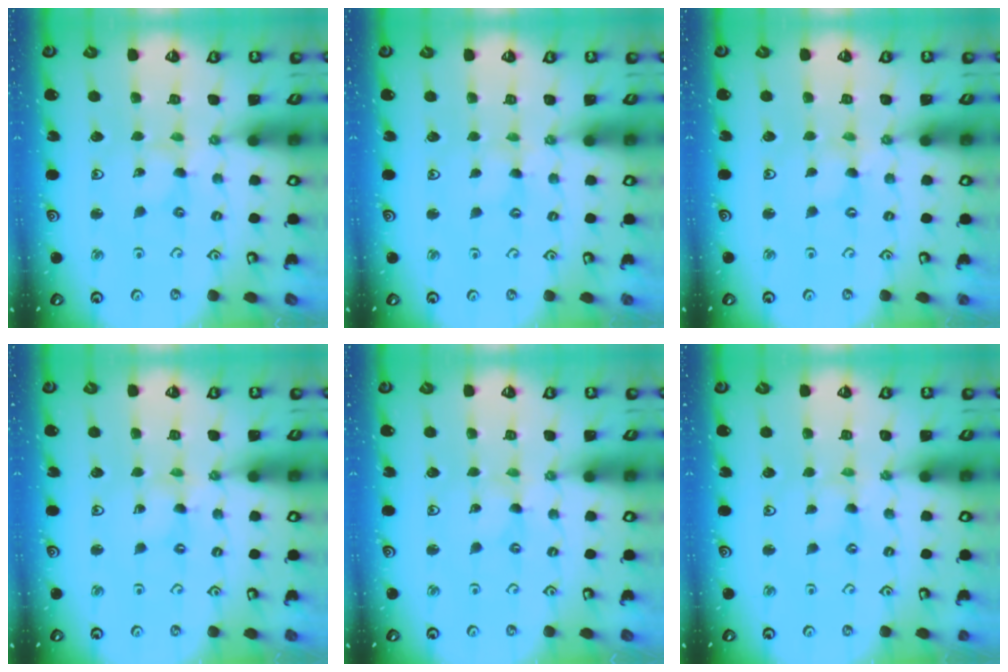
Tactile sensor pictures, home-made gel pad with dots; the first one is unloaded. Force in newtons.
{"total": 1.2, "press": 1.2, "slide": 0.3}
{"total": 0.0}
{"total": 0.7, "press": 0.7, "slide": 0.1}
{"total": 0.0}
{"total": 1.1, "press": 1.0, "slide": 0.4}